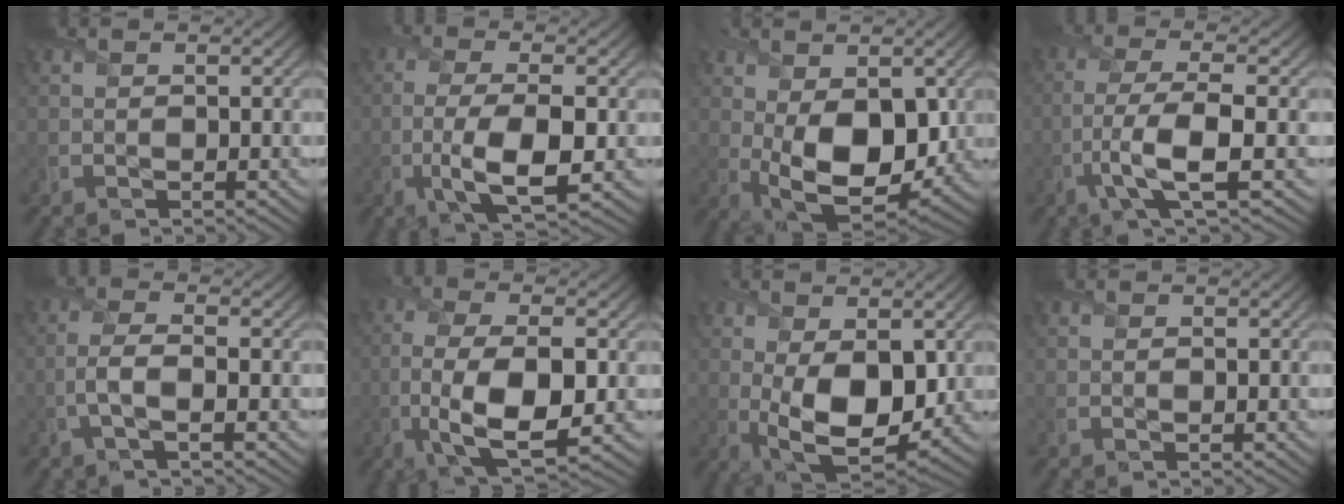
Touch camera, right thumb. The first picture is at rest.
{"total": 8.5, "force": [-2.2, 3.0, 7.6], "torque": [-0.154, -0.004, -0.040]}
{"total": 12.3, "force": [0.1, 7.1, 10.0], "torque": [-0.197, -0.016, 0.012]}
{"total": 7.4, "force": [-2.4, 1.7, 6.8], "torque": [-0.137, 0.009, -0.060]}
{"total": 3.6, "force": [-1.1, 1.0, 3.2], "torque": [-0.078, 0.005, -0.031]}
{"total": 11.2, "force": [-2.6, 4.6, 10.0], "torque": [-0.205, -0.008, -0.046]}
{"total": 10.8, "force": [-0.3, 5.9, 9.0], "torque": [-0.181, -0.016, 0.006]}
{"total": 0.0}